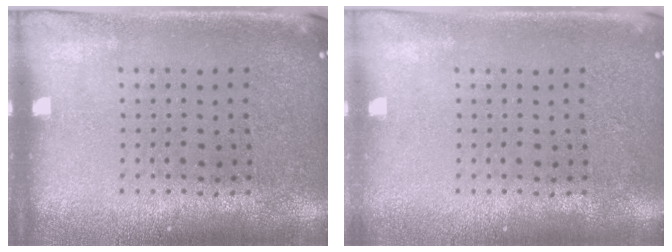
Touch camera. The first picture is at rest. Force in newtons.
{"total": 0.5, "press": 0.5, "slide": 0.1}